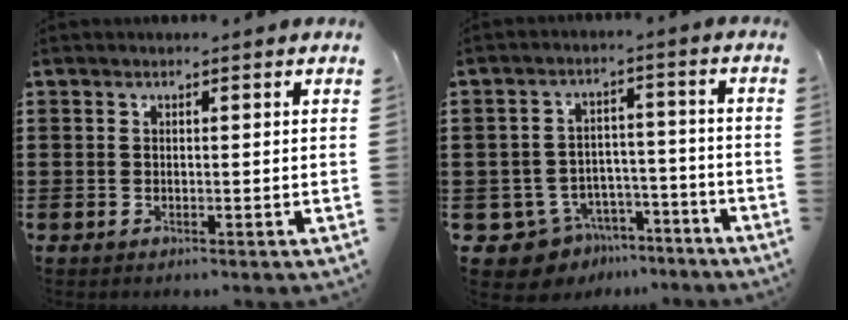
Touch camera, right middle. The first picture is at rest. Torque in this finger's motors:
{"motor_torque": [0.37, 0.28, 0.11, 0.00]}